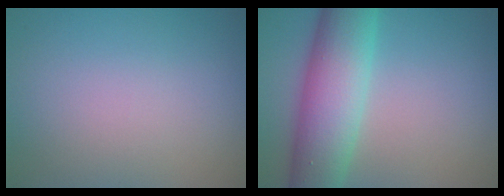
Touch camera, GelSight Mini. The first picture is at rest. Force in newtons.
{"total": 8.9, "press": 8.9, "slide": 0.2}